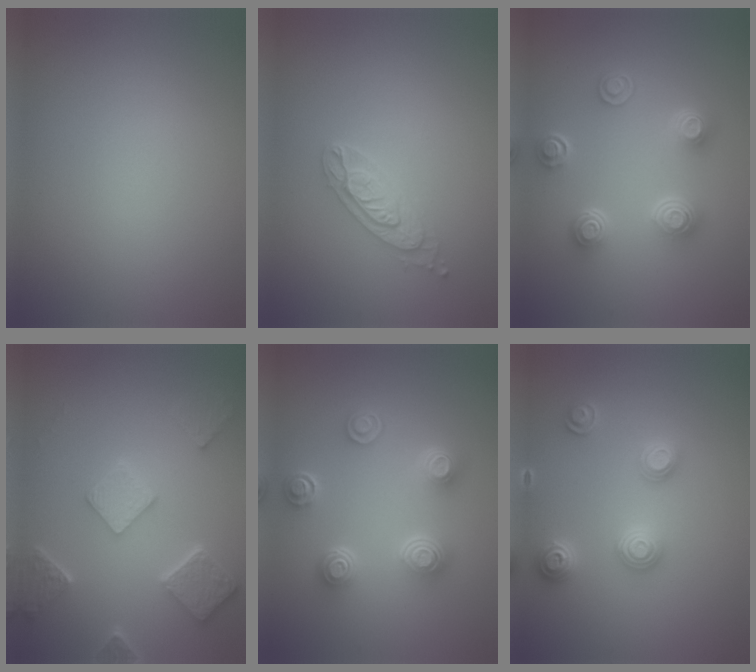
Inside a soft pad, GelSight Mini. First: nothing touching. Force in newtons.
{"total": 2.6, "press": 2.4, "slide": 1.1}
{"total": 4.4, "press": 3.2, "slide": 2.9}
{"total": 5.0, "press": 3.9, "slide": 3.1}
{"total": 4.6, "press": 3.6, "slide": 2.9}
{"total": 2.9, "press": 2.9, "slide": 0.2}